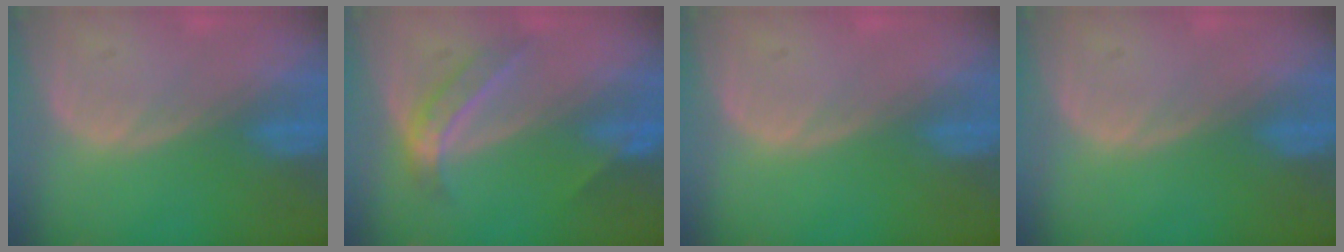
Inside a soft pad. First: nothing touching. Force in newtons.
{"total": 5.4, "press": 4.7, "slide": 2.5}
{"total": 0.0}
{"total": 0.0}